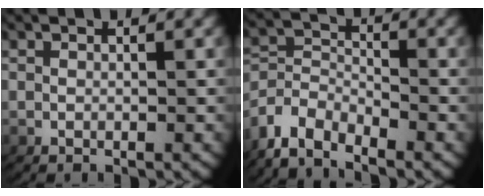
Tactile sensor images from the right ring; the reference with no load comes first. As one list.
[{"total": 6.0, "force": [-3.4, 4.6, 1.8], "torque": [-0.063, -0.030, -0.055]}]